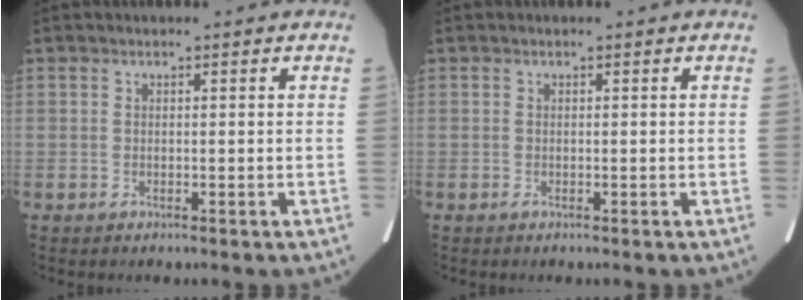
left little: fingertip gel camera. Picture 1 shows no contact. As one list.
[{"total": 0.0}]